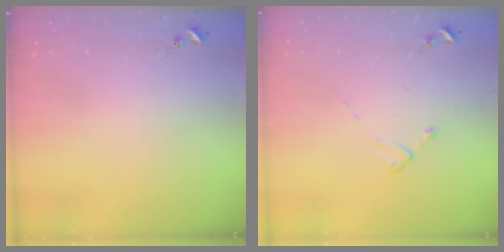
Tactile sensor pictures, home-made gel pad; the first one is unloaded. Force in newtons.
{"total": 2.4, "press": 2.4, "slide": 0.3}